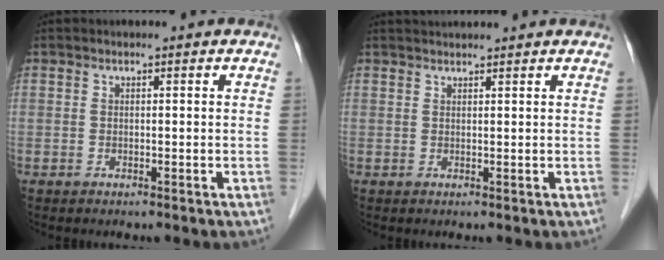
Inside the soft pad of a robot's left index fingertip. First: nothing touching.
{"total": 3.5, "force": [3.4, -0.4, 0.9], "torque": [-0.010, 0.027, 0.052]}